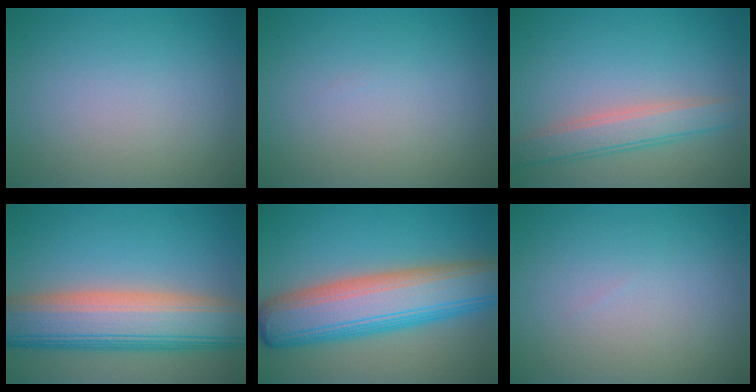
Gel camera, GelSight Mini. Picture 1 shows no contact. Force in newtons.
{"total": 0.0}
{"total": 3.4, "press": 3.4, "slide": 0.2}
{"total": 10.6, "press": 10.5, "slide": 0.6}
{"total": 10.6, "press": 10.6, "slide": 0.3}
{"total": 0.0}